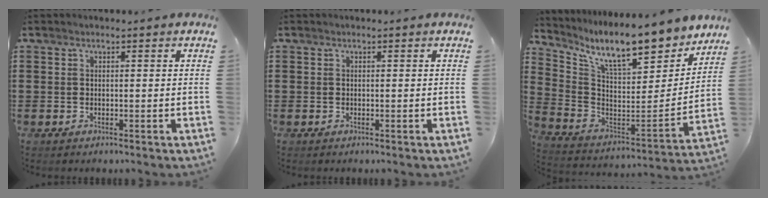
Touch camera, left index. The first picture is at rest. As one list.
[{"total": 0.0}, {"total": 11.0, "force": [9.2, 1.8, 5.8], "torque": [-0.134, -0.070, 0.154]}]